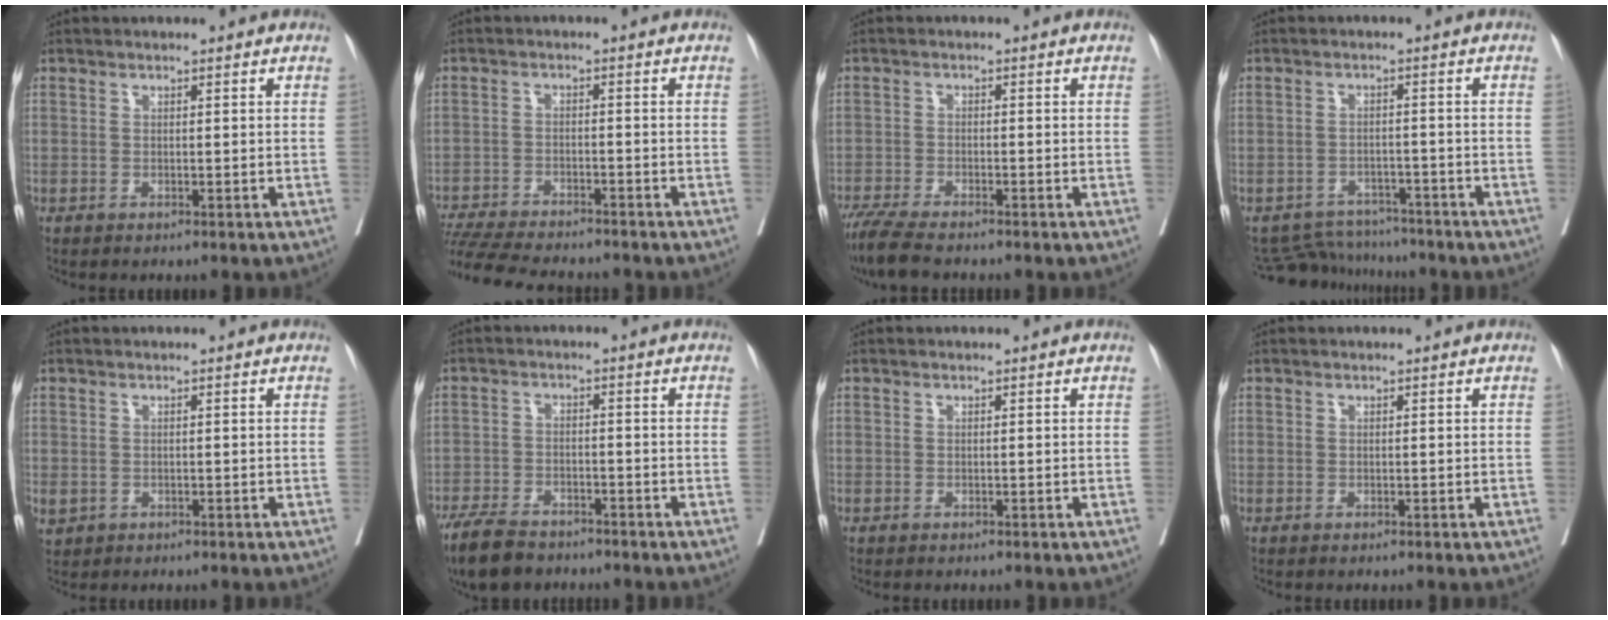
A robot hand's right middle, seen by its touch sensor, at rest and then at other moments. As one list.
[{"total": 14.3, "force": [-13.0, 1.9, 5.7], "torque": [-0.117, -0.021, -0.199]}, {"total": 7.2, "force": [-6.0, 0.9, 3.9], "torque": [-0.073, -0.021, -0.107]}, {"total": 8.2, "force": [-7.9, 2.1, 0.0], "torque": [-0.001, 0.005, -0.117]}, {"total": 2.0, "force": [-0.5, 1.6, 1.1], "torque": [-0.029, -0.002, 0.001]}, {"total": 8.4, "force": [-6.9, 3.0, 3.7], "torque": [-0.070, -0.014, -0.120]}, {"total": 0.0}, {"total": 0.0}]